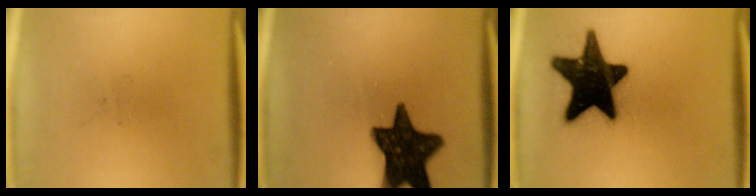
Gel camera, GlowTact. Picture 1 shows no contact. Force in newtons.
{"total": 15.1}
{"total": 19.0}